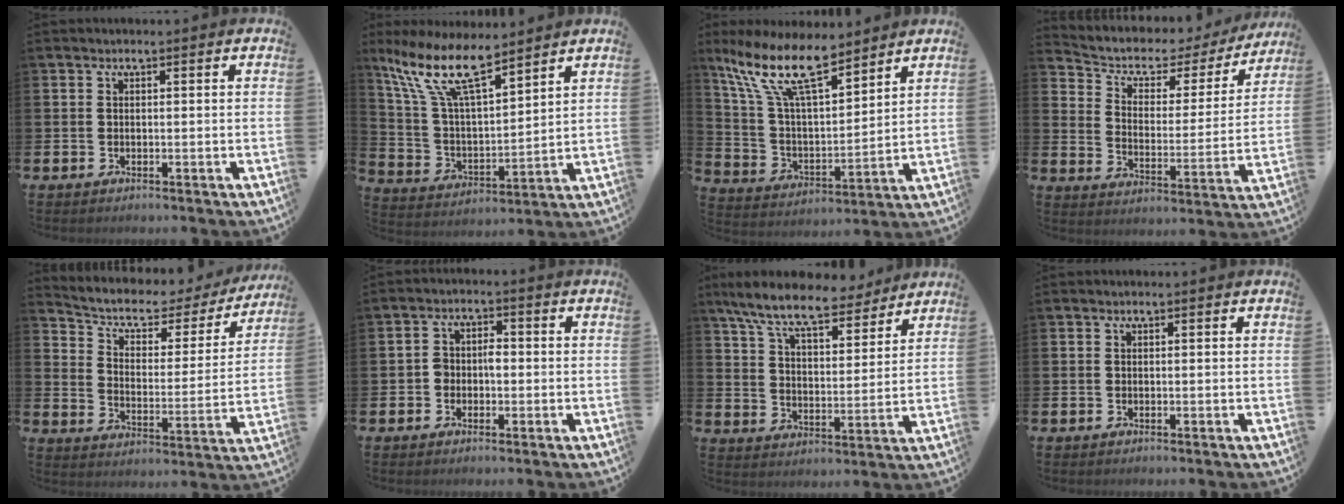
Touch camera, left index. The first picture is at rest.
{"total": 12.2, "force": [9.5, 3.2, 7.0], "torque": [-0.172, -0.035, 0.170]}
{"total": 13.2, "force": [10.1, 4.0, 7.5], "torque": [-0.177, -0.040, 0.180]}
{"total": 5.1, "force": [4.0, 2.9, 1.5], "torque": [-0.061, -0.025, 0.059]}
{"total": 5.8, "force": [4.6, 2.7, 2.3], "torque": [-0.068, -0.033, 0.069]}
{"total": 2.6, "force": [-0.6, 2.0, 1.6], "torque": [-0.023, 0.004, -0.018]}
{"total": 9.8, "force": [8.7, 2.1, 4.0], "torque": [-0.110, -0.040, 0.154]}
{"total": 0.0}